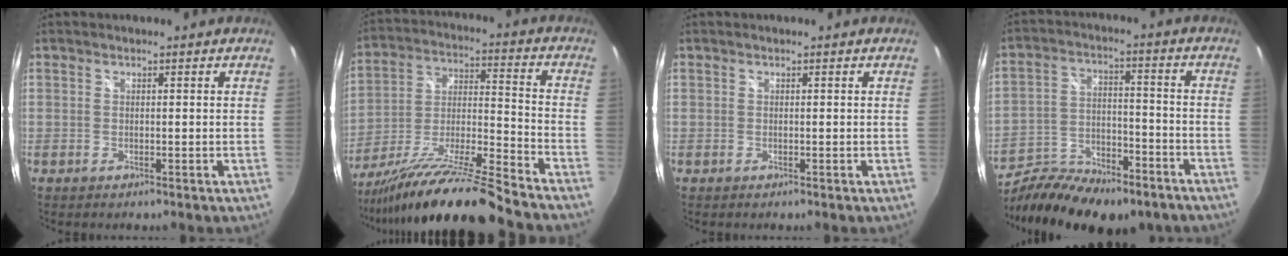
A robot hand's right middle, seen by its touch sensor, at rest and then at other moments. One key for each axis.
{"total": 18.8, "fx": -15.7, "fy": -1.1, "fz": 10.3, "tx": -0.182, "ty": -0.030, "tz": -0.278}
{"total": 0.0}
{"total": 22.0, "fx": -16.7, "fy": 8.5, "fz": 11.4, "tx": -0.223, "ty": -0.025, "tz": -0.258}